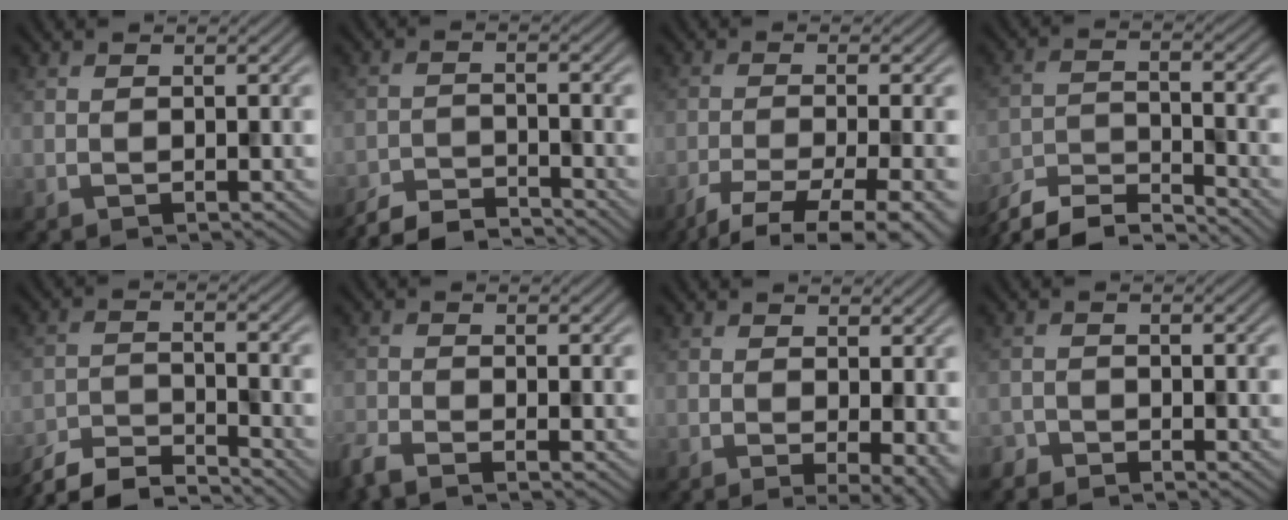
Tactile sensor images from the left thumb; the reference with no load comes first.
{"total": 5.4, "force": [-5.1, 0.7, 1.5], "torque": [-0.033, -0.003, -0.102]}
{"total": 7.5, "force": [-5.1, 1.5, 5.2], "torque": [-0.086, -0.008, -0.082]}
{"total": 8.0, "force": [-7.3, 1.4, 2.9], "torque": [-0.060, -0.006, -0.139]}
{"total": 7.4, "force": [-7.0, 1.1, 2.3], "torque": [-0.045, -0.004, -0.134]}
{"total": 3.0, "force": [-2.5, 0.5, 1.7], "torque": [-0.039, -0.011, -0.059]}
{"total": 4.4, "force": [-0.6, 1.2, 4.2], "torque": [-0.059, -0.008, -0.007]}
{"total": 1.5, "force": [-1.5, 0.3, 0.0], "torque": [-0.002, -0.002, -0.036]}